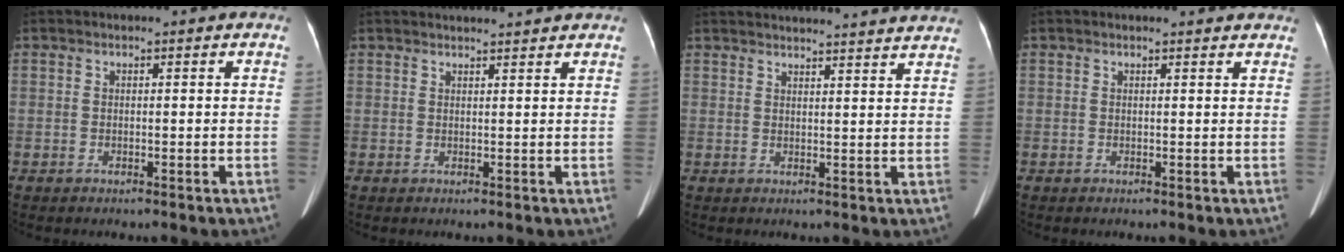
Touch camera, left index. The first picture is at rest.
{"total": 5.2, "force": [5.0, -0.2, 1.3], "torque": [-0.020, 0.019, 0.056]}
{"total": 20.5, "force": [19.7, 0.6, 5.6], "torque": [-0.076, -0.008, 0.237]}
{"total": 4.0, "force": [3.8, 0.6, 0.9], "torque": [-0.016, 0.005, 0.031]}